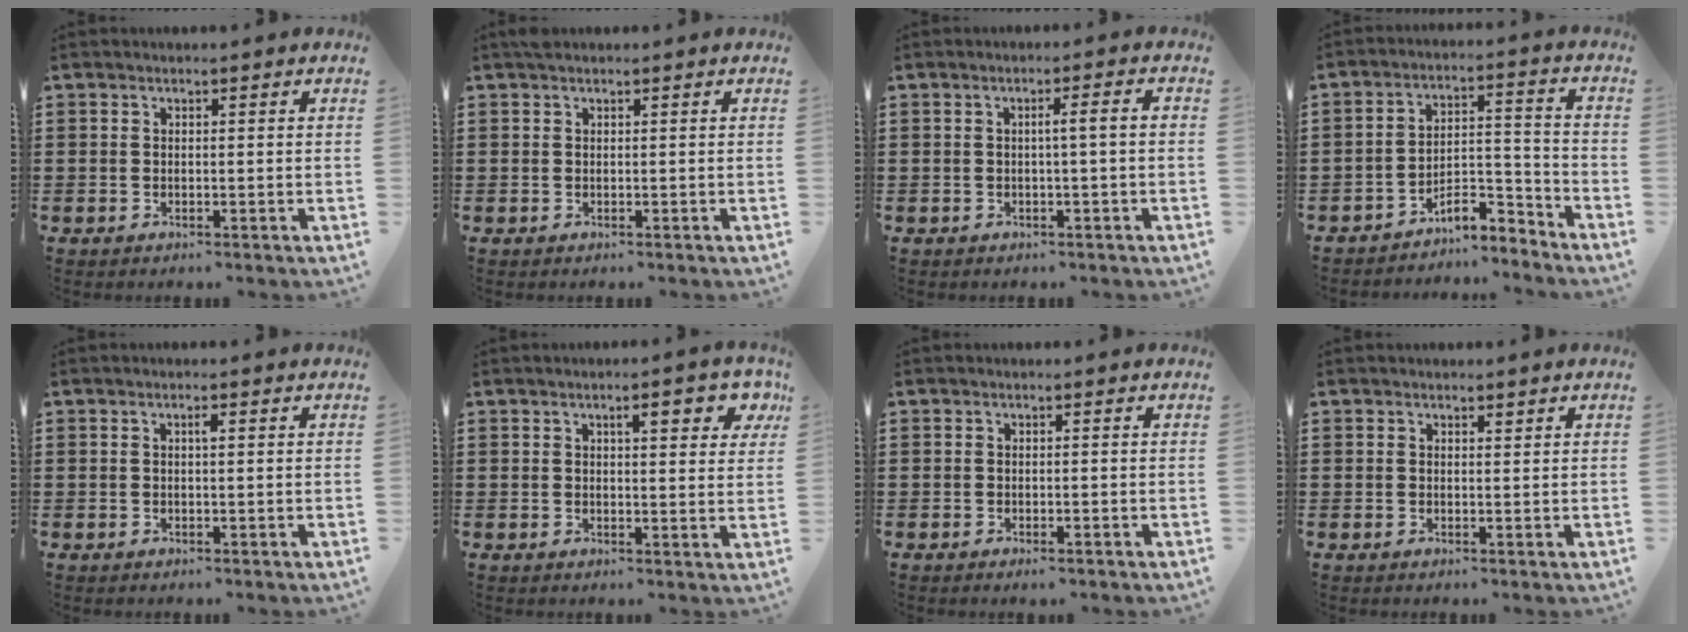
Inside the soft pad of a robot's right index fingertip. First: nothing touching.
{"total": 0.7, "force": [0.4, 0.4, 0.3], "torque": [-0.008, 0.002, 0.008]}
{"total": 2.2, "force": [-0.3, -0.2, 2.2], "torque": [-0.038, -0.003, -0.009]}
{"total": 7.1, "force": [-6.2, 1.9, 2.9], "torque": [-0.043, 0.019, -0.117]}
{"total": 0.9, "force": [0.2, 0.2, 0.9], "torque": [-0.018, 0.001, 0.003]}
{"total": 5.0, "force": [2.3, 1.4, 4.2], "torque": [-0.056, -0.003, 0.029]}
{"total": 0.6, "force": [-0.3, 0.1, 0.4], "torque": [-0.009, -0.004, -0.005]}
{"total": 0.7, "force": [0.5, 0.4, 0.3], "torque": [-0.005, 0.002, 0.010]}